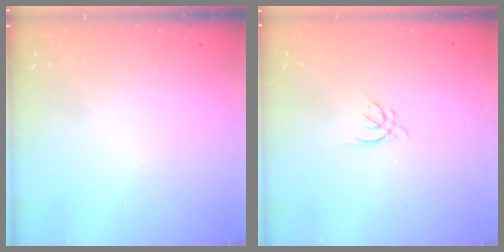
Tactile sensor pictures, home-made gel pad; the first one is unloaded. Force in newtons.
{"total": 2.5, "press": 2.4, "slide": 0.6}